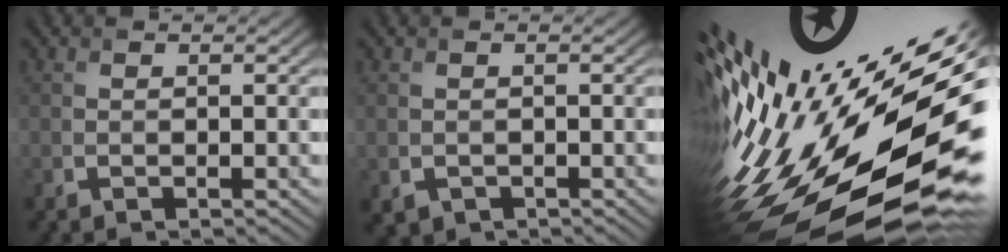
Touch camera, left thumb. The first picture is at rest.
{"total": 0.7, "force": [-0.2, 0.6, -0.2], "torque": [0.000, -0.005, 0.001]}
{"total": 19.4, "force": [-2.1, 8.5, 17.4], "torque": [-0.311, -0.054, -0.031]}